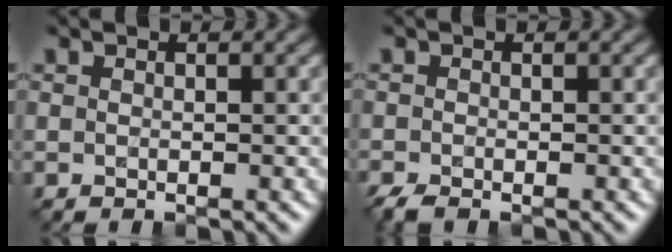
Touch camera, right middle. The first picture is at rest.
{"total": 1.9, "force": [-1.5, 0.6, 1.0], "torque": [-0.025, -0.010, -0.030]}